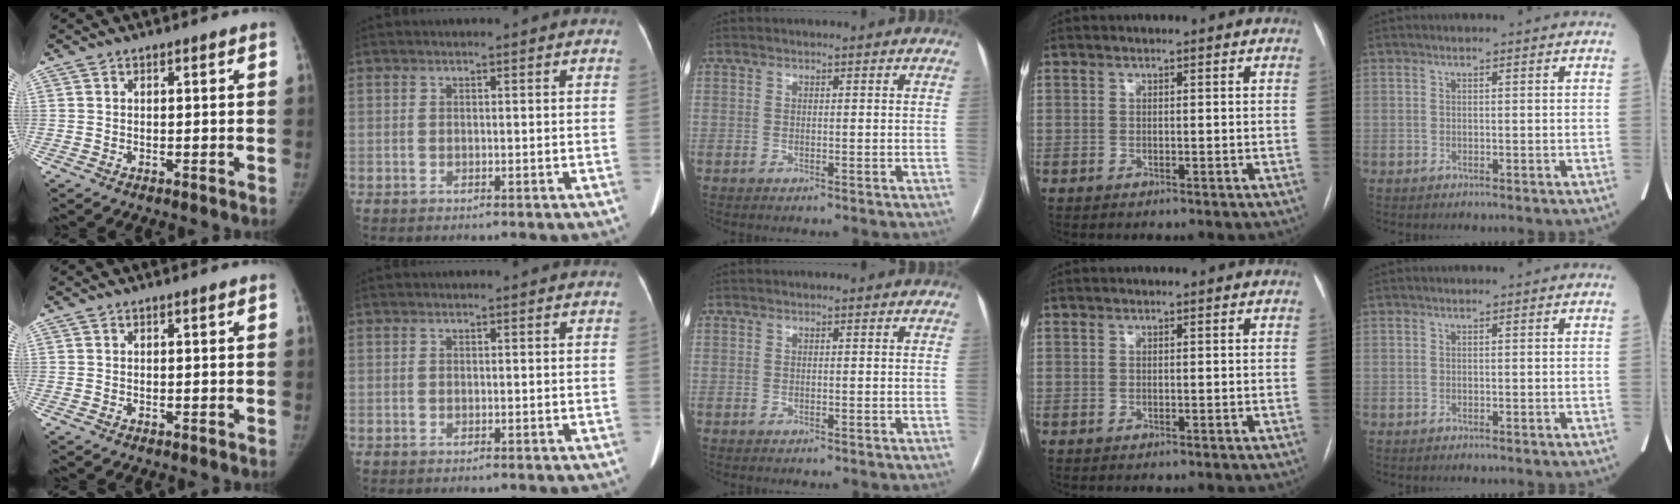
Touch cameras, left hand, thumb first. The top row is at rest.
{}